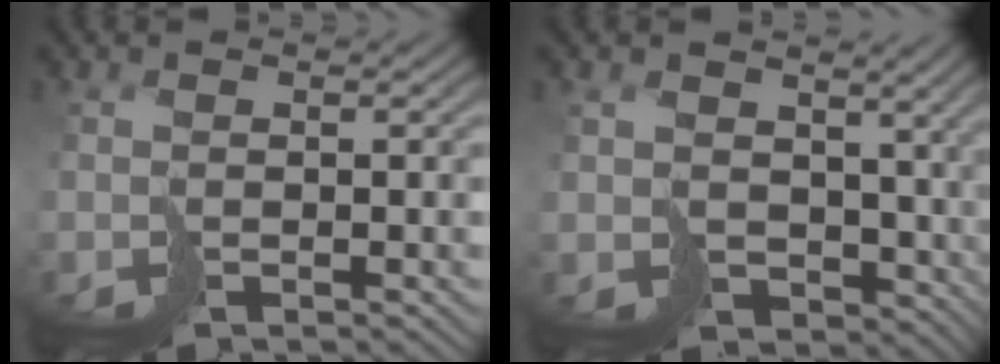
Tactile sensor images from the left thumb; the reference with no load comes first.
{"total": 8.0, "force": [0.6, 6.1, 5.2], "torque": [-0.122, -0.030, 0.010]}